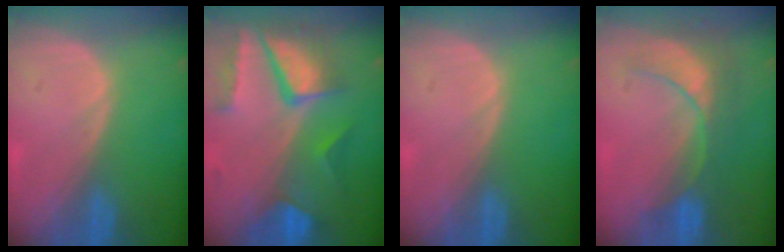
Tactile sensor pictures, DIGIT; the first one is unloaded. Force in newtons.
{"total": 10.4, "press": 8.6, "slide": 5.8}
{"total": 0.0}
{"total": 9.1, "press": 7.8, "slide": 4.7}